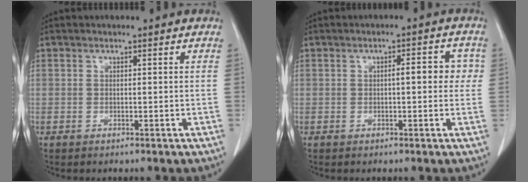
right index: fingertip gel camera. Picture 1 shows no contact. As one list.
[{"total": 4.1, "force": [0.3, 1.5, 3.7], "torque": [-0.045, 0.017, 0.002]}]